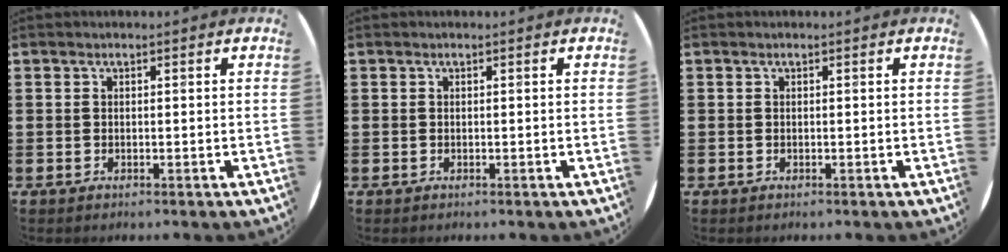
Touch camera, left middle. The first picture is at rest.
{"total": 0.0}
{"total": 0.0}